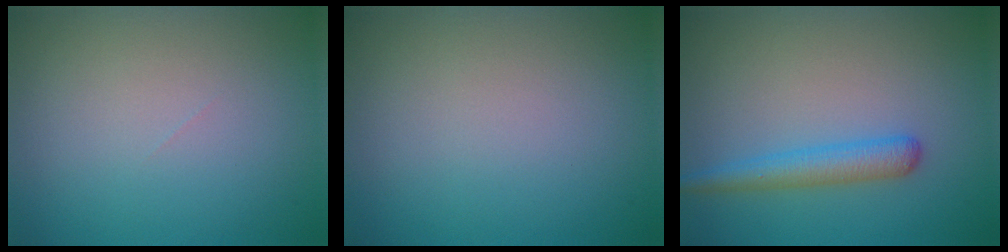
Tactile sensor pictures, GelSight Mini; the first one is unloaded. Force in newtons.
{"total": 0.0}
{"total": 2.8, "press": 2.8, "slide": 0.1}